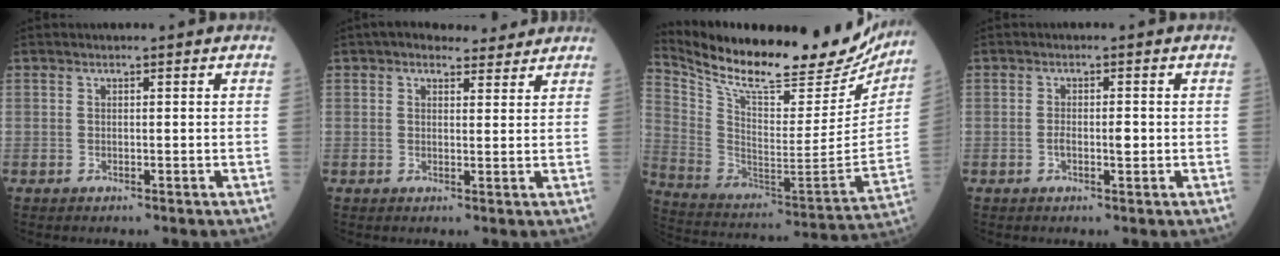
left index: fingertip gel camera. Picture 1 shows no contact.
{"total": 5.6, "force": [4.8, 2.3, 1.8], "torque": [-0.022, 0.019, 0.067]}
{"total": 28.3, "force": [24.5, 7.1, 12.3], "torque": [-0.223, -0.048, 0.355]}
{"total": 2.2, "force": [-0.3, 0.6, 2.0], "torque": [-0.039, 0.002, -0.006]}